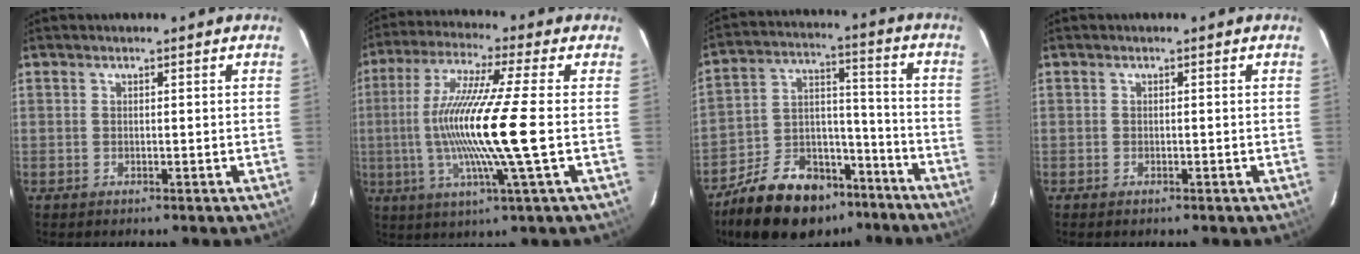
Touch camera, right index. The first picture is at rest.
{"total": 15.4, "force": [-1.8, -1.5, 15.2], "torque": [-0.288, -0.011, -0.036]}
{"total": 20.0, "force": [-14.2, 10.5, 9.4], "torque": [-0.190, 0.039, -0.215]}
{"total": 0.7, "force": [-0.5, 0.3, 0.3], "torque": [-0.007, -0.001, -0.010]}